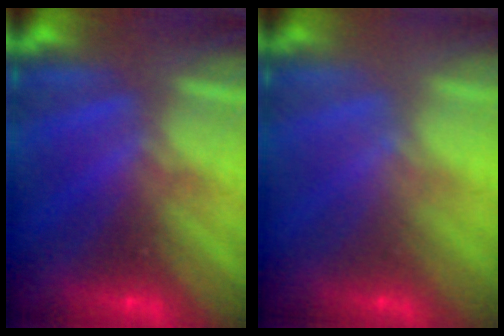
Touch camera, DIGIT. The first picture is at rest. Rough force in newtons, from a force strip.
{"total": 2.2}